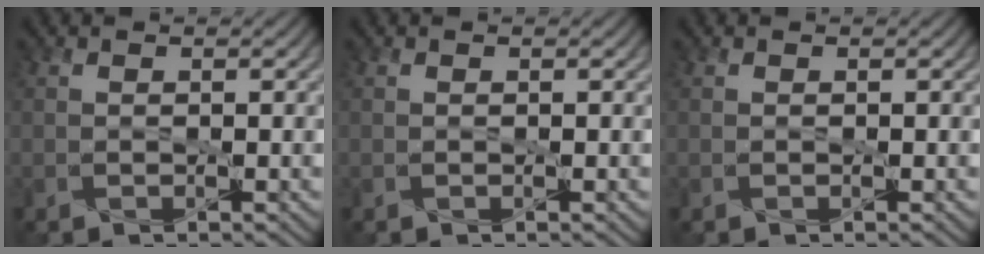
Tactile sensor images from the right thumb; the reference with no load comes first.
{"total": 0.0}
{"total": 0.0}